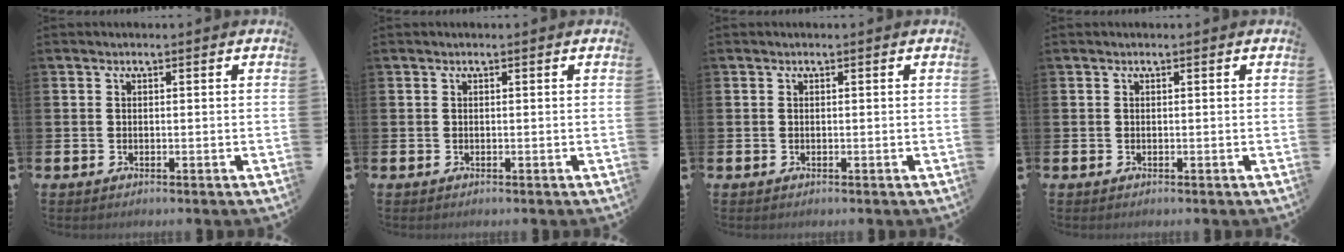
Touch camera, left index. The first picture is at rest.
{"total": 0.0}
{"total": 0.0}
{"total": 0.0}